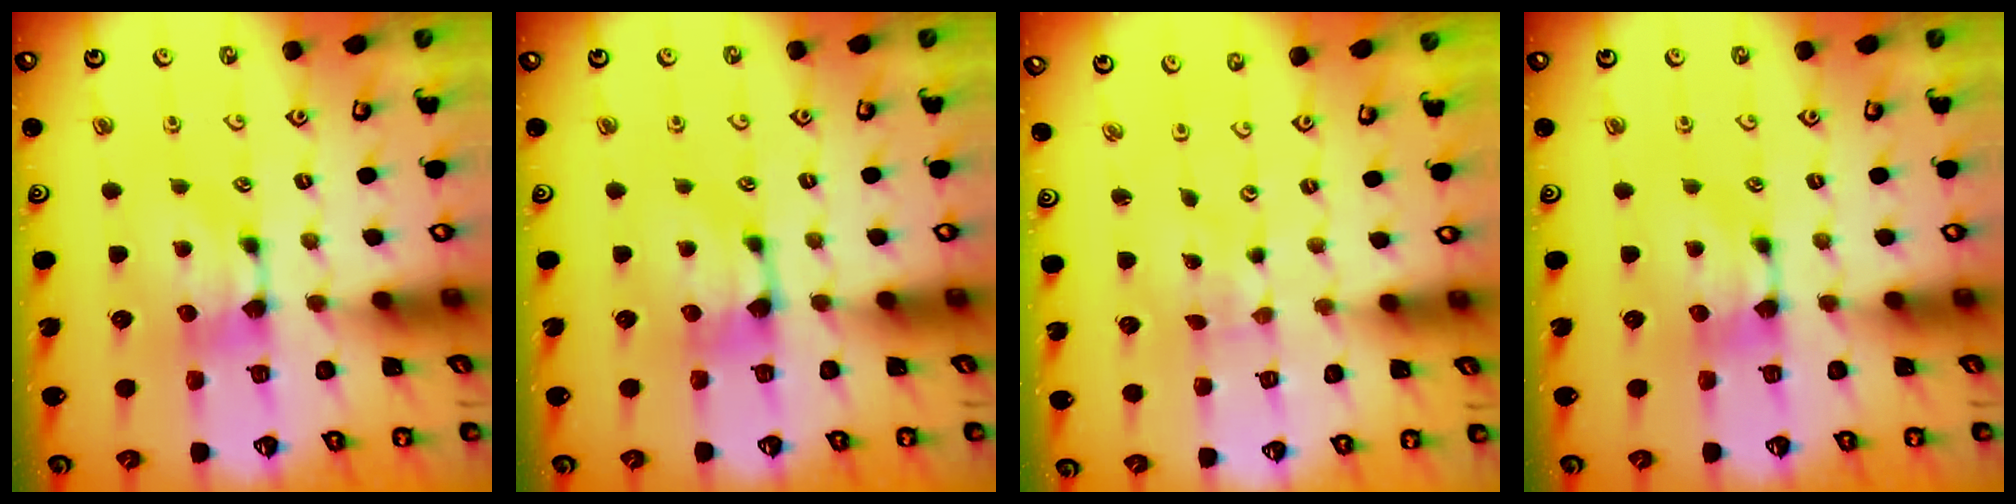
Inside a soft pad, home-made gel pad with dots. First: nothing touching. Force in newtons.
{"total": 0.7, "press": 0.1, "slide": 0.7}
{"total": 5.8, "press": 5.8, "slide": 0.5}
{"total": 0.0}